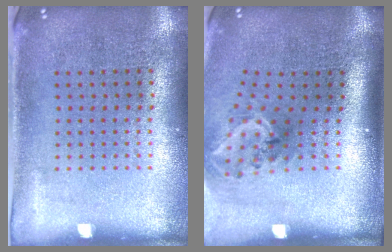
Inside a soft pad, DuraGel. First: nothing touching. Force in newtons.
{"total": 2.1, "press": 1.3, "slide": 1.6}